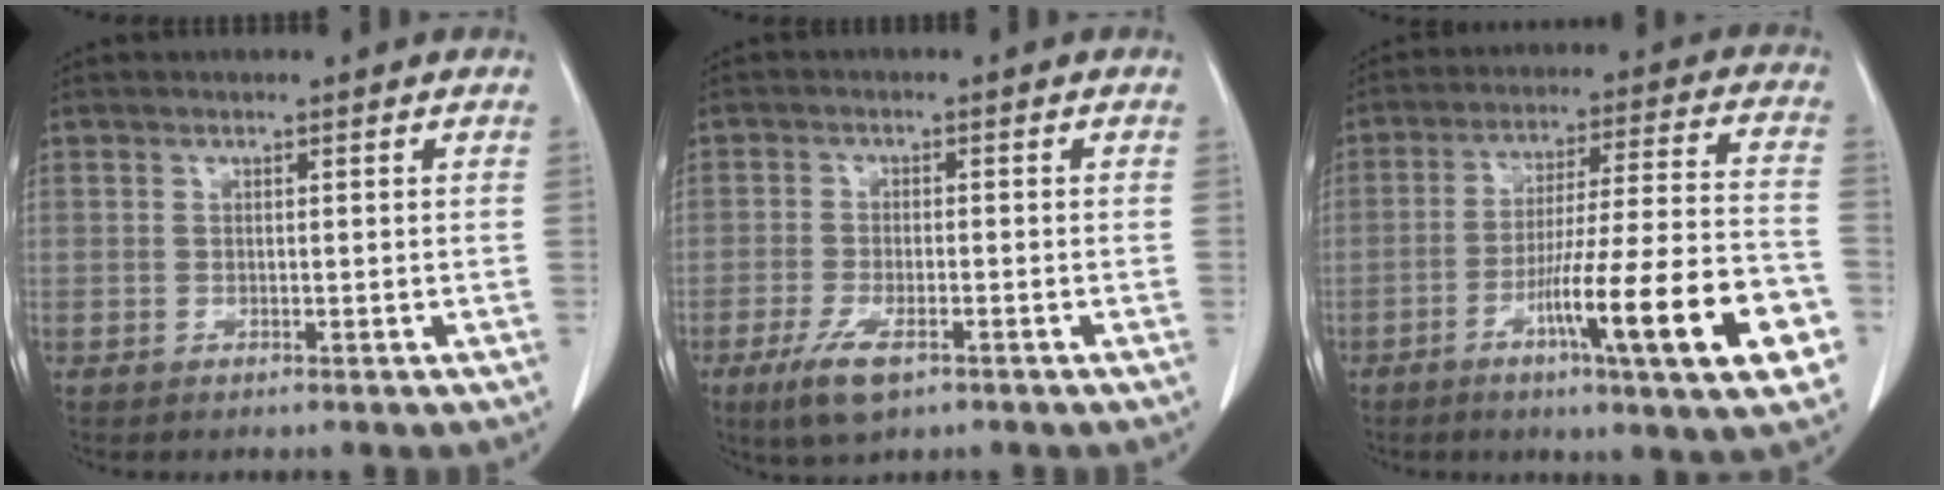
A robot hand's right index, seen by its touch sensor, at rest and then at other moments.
{"total": 6.1, "force": [-3.5, 1.8, 4.6], "torque": [-0.094, -0.013, -0.059]}
{"total": 19.8, "force": [-8.0, 0.7, 18.1], "torque": [-0.243, -0.007, -0.120]}